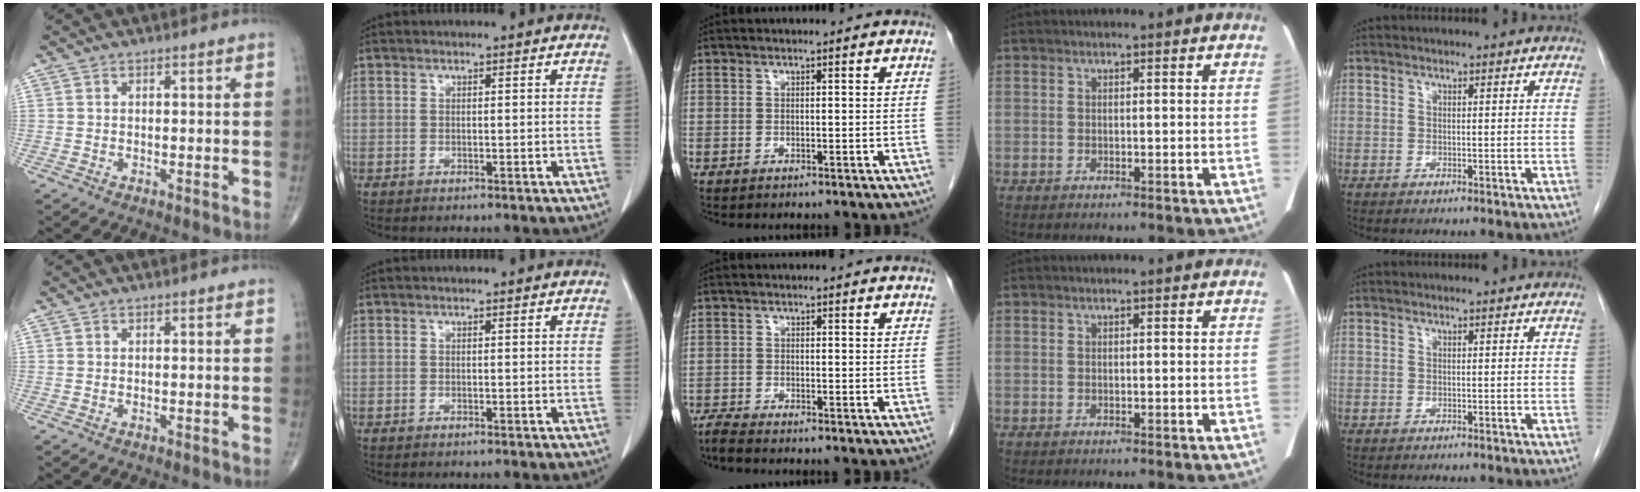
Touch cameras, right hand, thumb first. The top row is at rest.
{"middle": {"total": 1.8, "force": [-1.8, -0.4, 0.3], "torque": [-0.017, -0.009, -0.039]}}